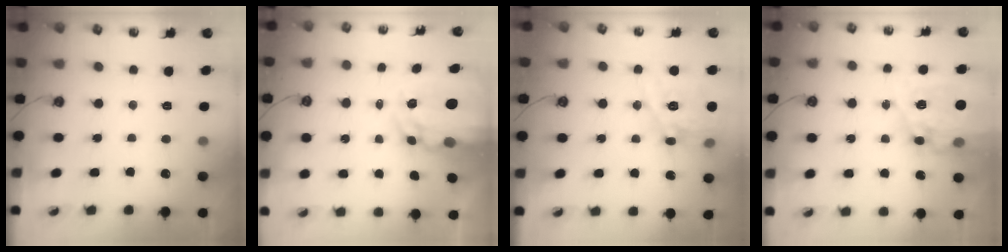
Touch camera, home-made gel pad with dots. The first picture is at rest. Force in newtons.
{"total": 10.2, "press": 10.1, "slide": 1.0}
{"total": 16.2, "press": 16.2, "slide": 1.3}
{"total": 17.3, "press": 17.3, "slide": 1.6}